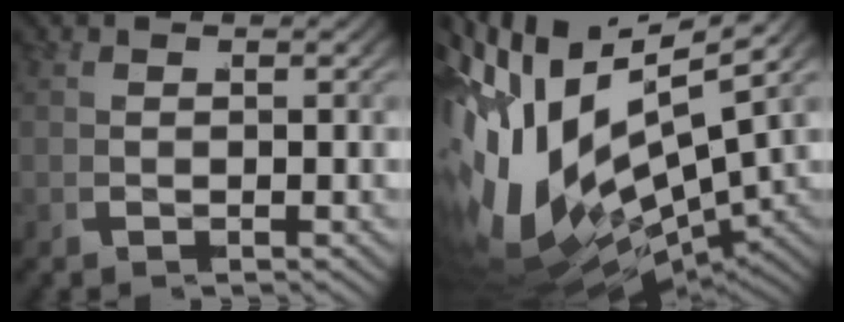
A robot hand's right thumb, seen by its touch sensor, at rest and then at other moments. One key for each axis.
{"total": 19.0, "fx": -3.2, "fy": 12.7, "fz": 13.7, "tx": -0.279, "ty": -0.053, "tz": -0.024}